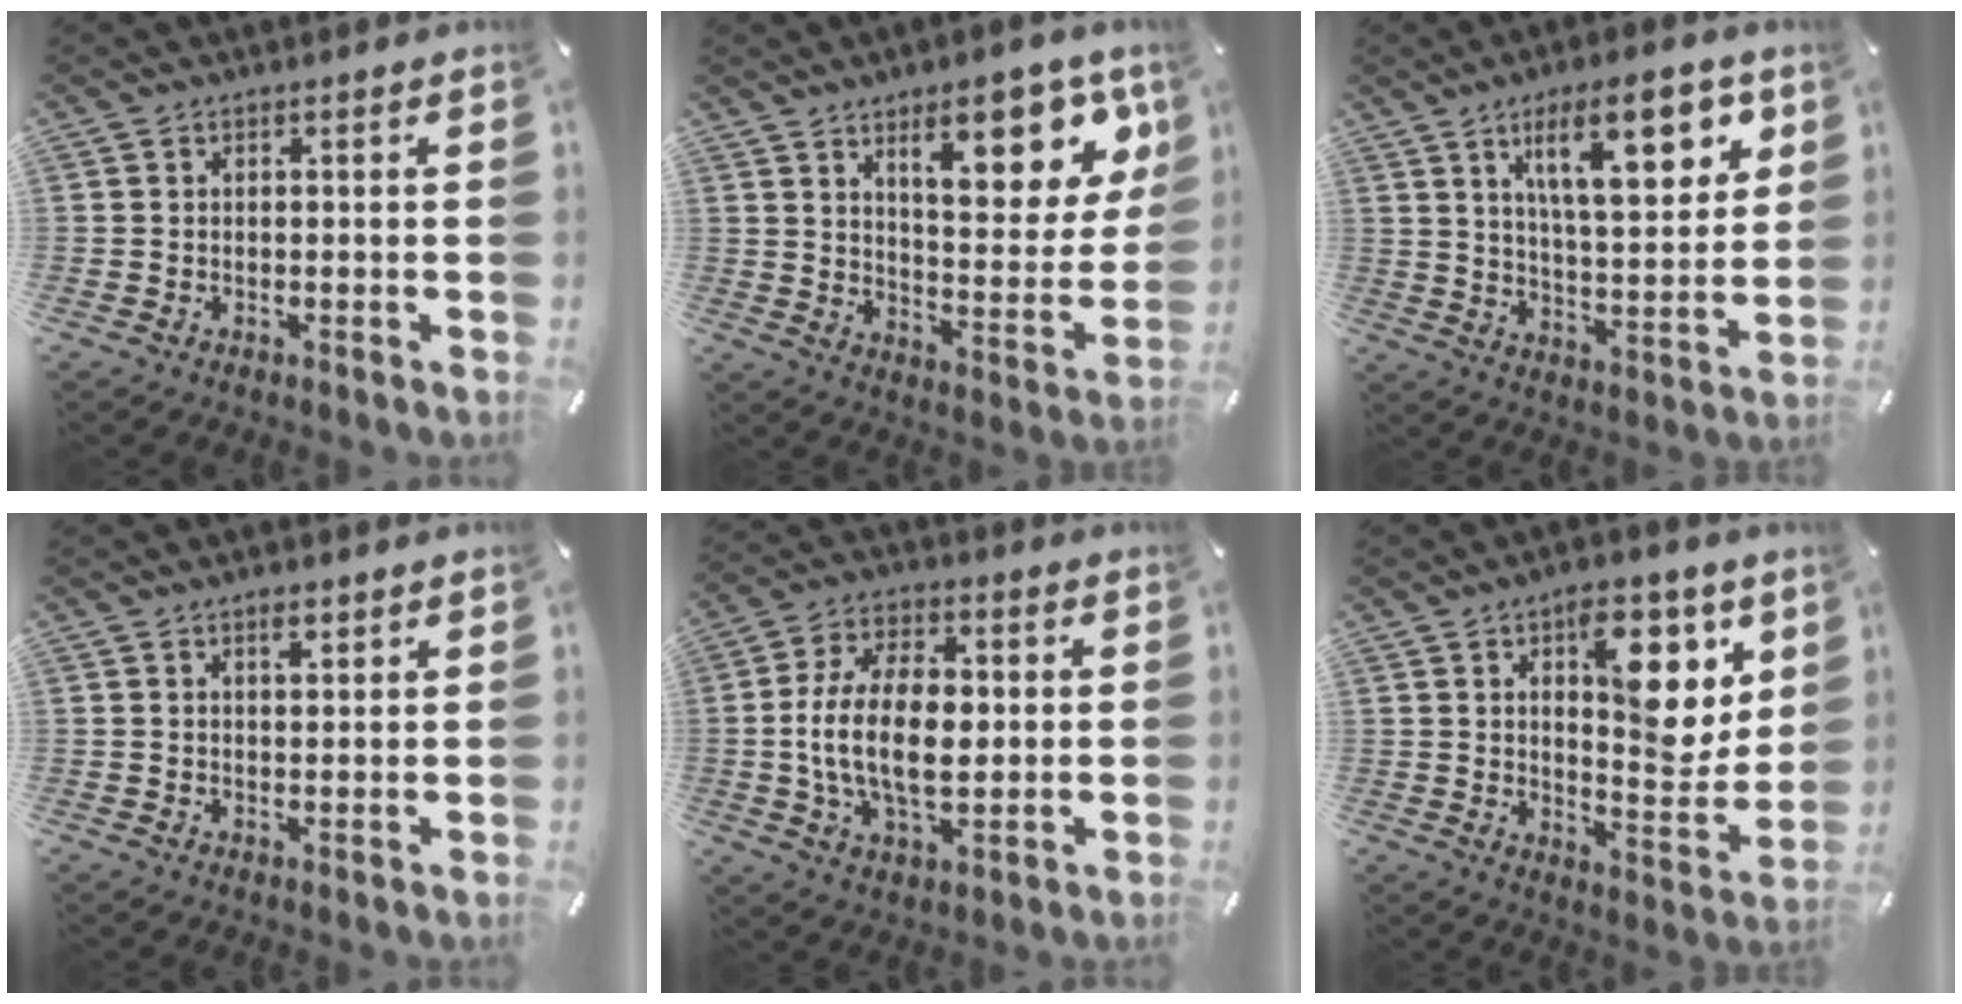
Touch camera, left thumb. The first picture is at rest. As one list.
[{"total": 17.1, "force": [10.1, 6.8, 12.0], "torque": [-0.152, -0.058, 0.157]}, {"total": 17.5, "force": [8.7, 6.5, 13.7], "torque": [-0.208, -0.023, 0.134]}, {"total": 2.5, "force": [1.7, 1.0, 1.6], "torque": [-0.018, -0.005, 0.026]}, {"total": 15.6, "force": [-0.4, 8.8, 12.9], "torque": [-0.259, 0.000, -0.011]}, {"total": 15.4, "force": [7.0, 8.0, 11.2], "torque": [-0.122, -0.046, 0.114]}]